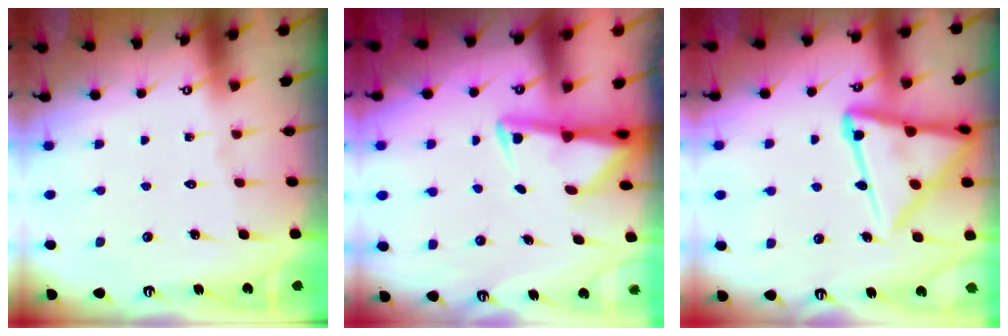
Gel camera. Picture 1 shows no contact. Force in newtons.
{"total": 3.0, "press": 2.9, "slide": 0.6}
{"total": 16.8, "press": 16.8, "slide": 1.6}